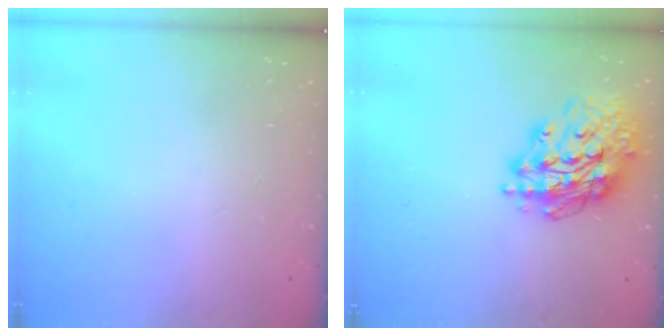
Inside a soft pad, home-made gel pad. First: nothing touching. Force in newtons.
{"total": 18.9, "press": 18.8, "slide": 2.2}